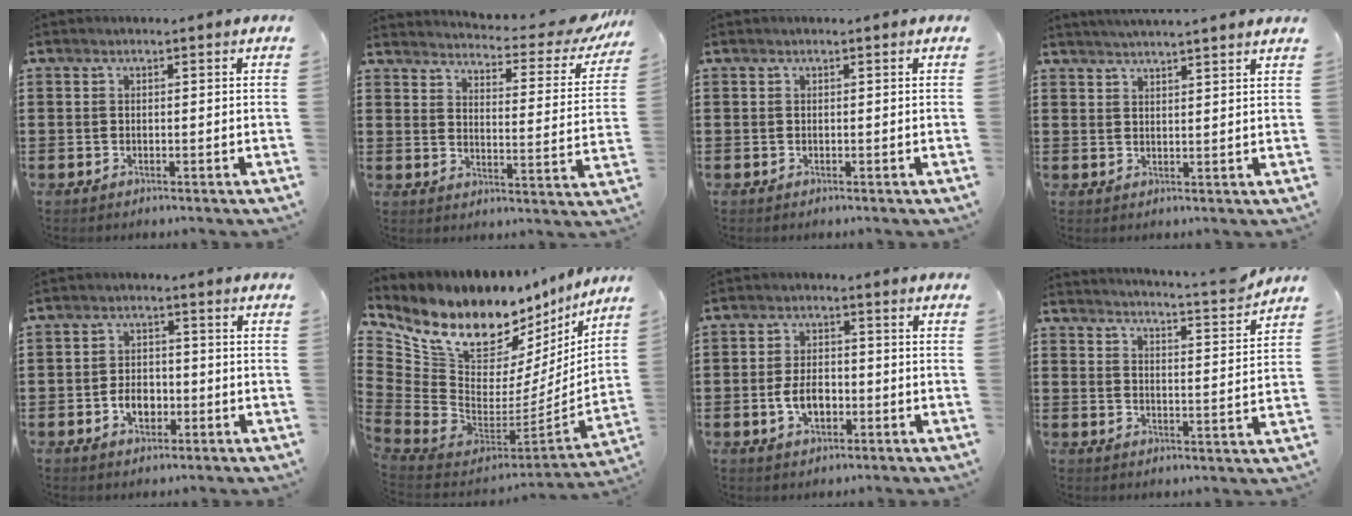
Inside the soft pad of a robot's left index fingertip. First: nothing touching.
{"total": 3.9, "force": [3.6, 0.1, 1.5], "torque": [-0.036, -0.037, 0.052]}
{"total": 0.0}
{"total": 2.7, "force": [2.6, -0.8, 0.3], "torque": [-0.011, -0.011, 0.048]}
{"total": 4.0, "force": [-1.5, 2.7, 2.6], "torque": [-0.041, 0.000, -0.031]}
{"total": 11.1, "force": [8.2, 5.9, 4.4], "torque": [-0.112, -0.081, 0.146]}
{"total": 4.8, "force": [-1.4, 2.7, 3.7], "torque": [-0.065, 0.001, -0.029]}
{"total": 3.9, "force": [3.7, -0.8, 1.1], "torque": [-0.031, -0.036, 0.056]}